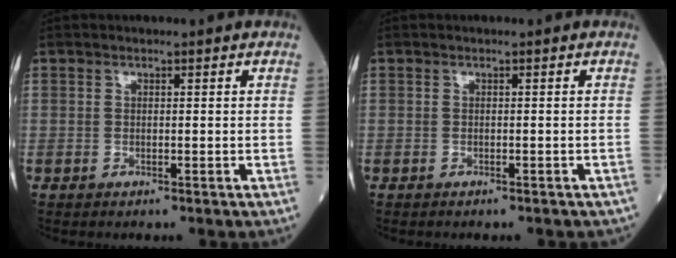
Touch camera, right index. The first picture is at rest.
{"total": 2.6, "force": [-2.2, 0.9, 1.0], "torque": [-0.016, -0.004, -0.022]}